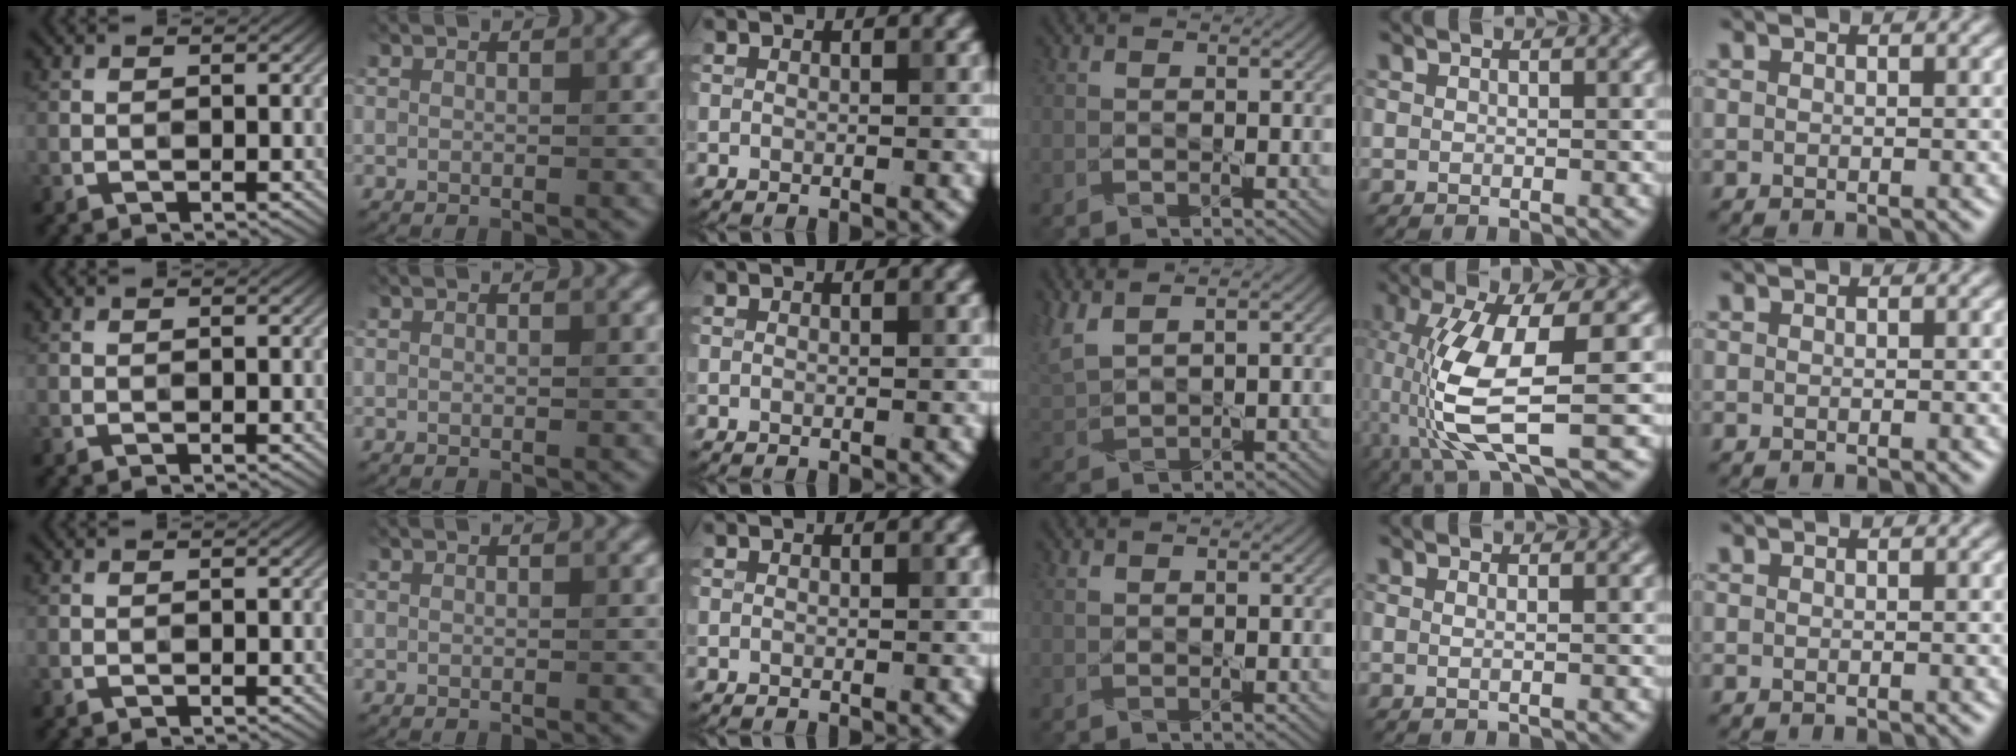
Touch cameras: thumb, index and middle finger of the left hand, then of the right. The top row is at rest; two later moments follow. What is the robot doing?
{"motion": "lift_and_place", "object": "knife"}